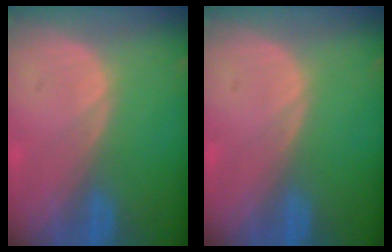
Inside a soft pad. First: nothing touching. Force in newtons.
{"total": 0.0}